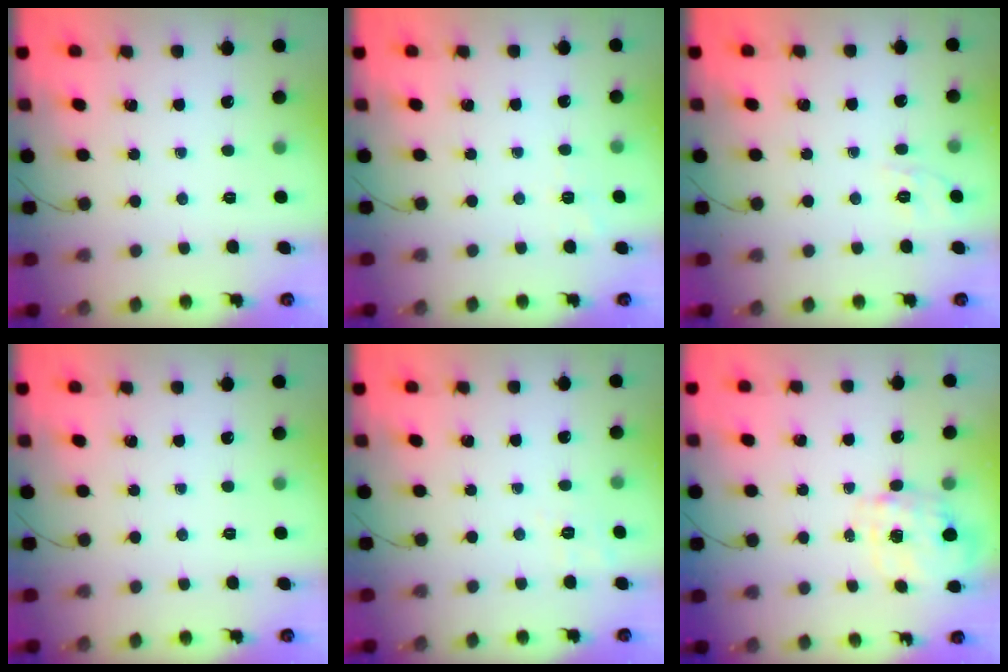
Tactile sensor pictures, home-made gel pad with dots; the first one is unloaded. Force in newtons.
{"total": 2.3, "press": 1.8, "slide": 1.4}
{"total": 1.7, "press": 0.5, "slide": 1.6}
{"total": 0.0}
{"total": 3.3, "press": 2.7, "slide": 1.9}
{"total": 3.7, "press": 3.7, "slide": 0.8}